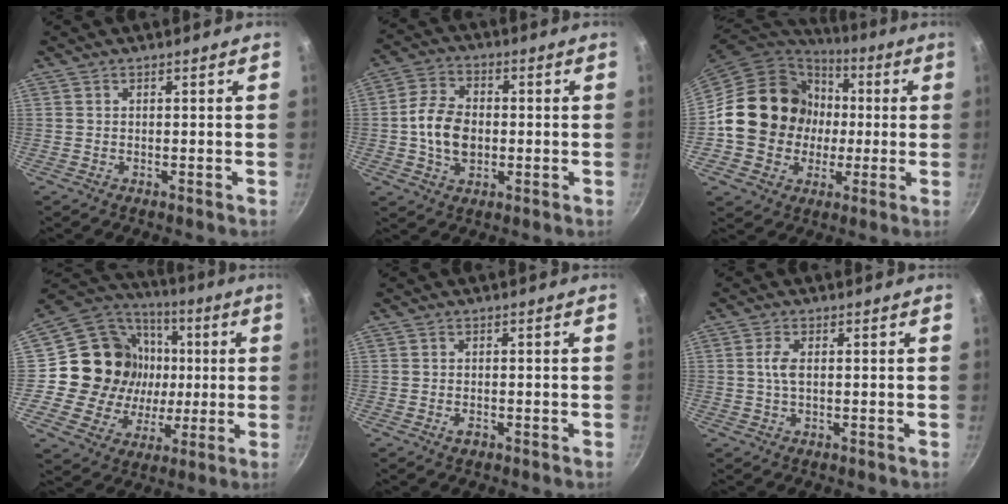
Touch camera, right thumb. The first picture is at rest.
{"total": 9.8, "force": [-0.7, 6.9, 6.9], "torque": [-0.113, 0.015, -0.018]}
{"total": 19.1, "force": [0.3, 17.2, 8.4], "torque": [-0.114, 0.028, 0.009]}
{"total": 21.3, "force": [1.3, 19.0, 9.5], "torque": [-0.144, 0.017, 0.027]}
{"total": 1.6, "force": [-0.8, 1.0, 1.0], "torque": [-0.017, 0.004, -0.014]}
{"total": 2.9, "force": [0.3, 1.2, 2.6], "torque": [-0.063, 0.005, 0.004]}